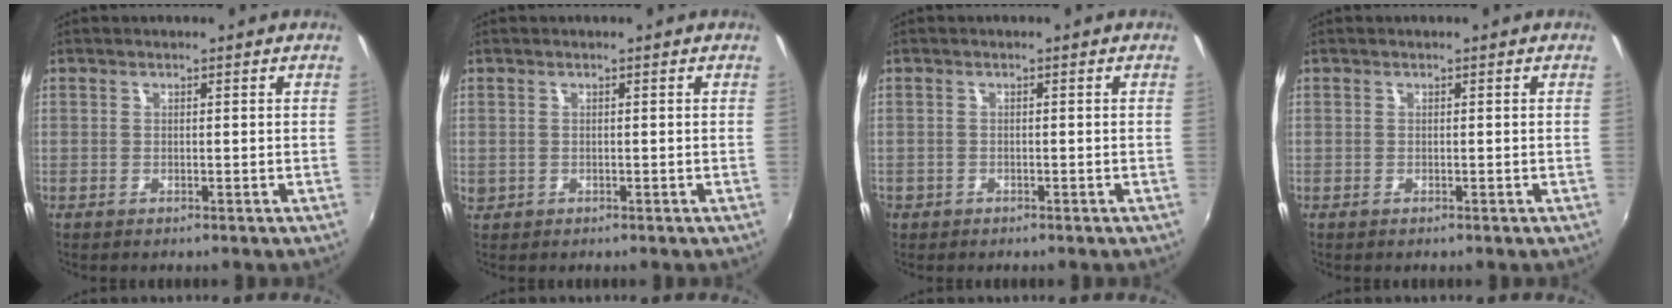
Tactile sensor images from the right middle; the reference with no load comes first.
{"total": 1.0, "force": [0.0, 0.9, 0.3], "torque": [-0.004, -0.001, 0.000]}
{"total": 1.5, "force": [-0.9, 1.1, 0.3], "torque": [-0.011, -0.003, -0.014]}
{"total": 0.0}